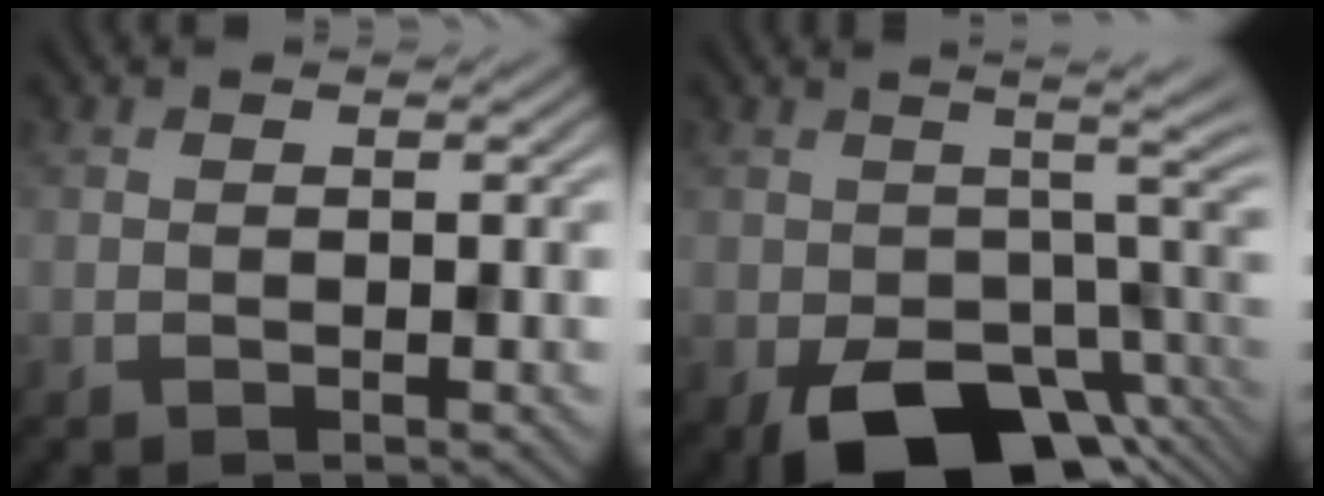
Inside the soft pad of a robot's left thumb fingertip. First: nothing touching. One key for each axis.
{"total": 15.1, "fx": -4.6, "fy": 8.0, "fz": 11.9, "tx": -0.163, "ty": -0.039, "tz": -0.040}